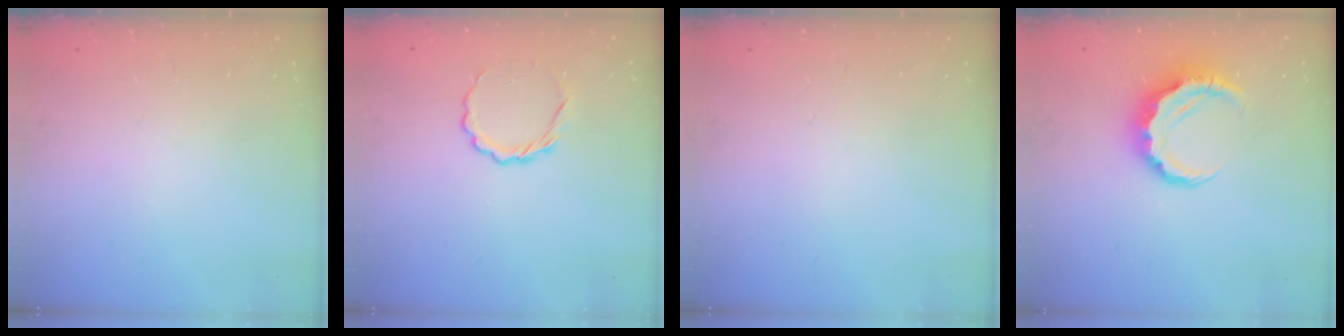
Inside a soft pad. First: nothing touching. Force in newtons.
{"total": 4.9, "press": 4.8, "slide": 1.1}
{"total": 0.0}
{"total": 8.2, "press": 8.0, "slide": 1.6}